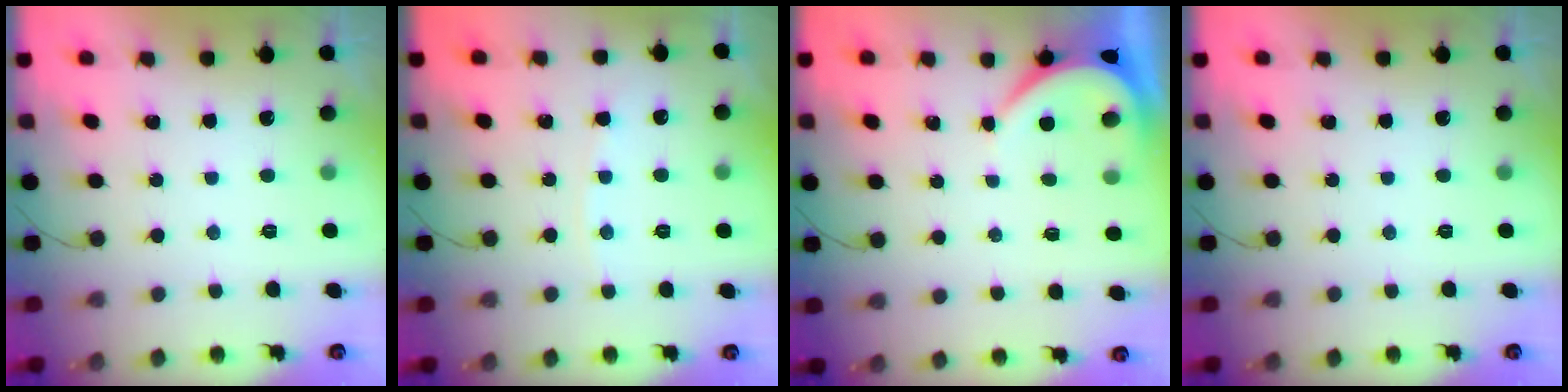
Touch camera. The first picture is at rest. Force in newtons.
{"total": 4.1, "press": 4.0, "slide": 0.6}
{"total": 3.9, "press": 3.9, "slide": 0.5}
{"total": 0.0}